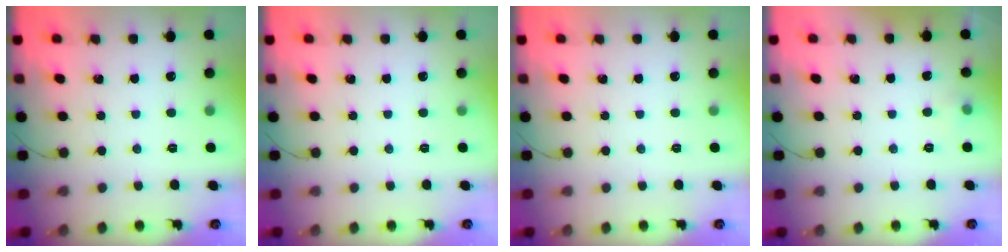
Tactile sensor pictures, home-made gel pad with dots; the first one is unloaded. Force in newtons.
{"total": 0.0}
{"total": 0.0}
{"total": 7.5, "press": 3.4, "slide": 6.7}